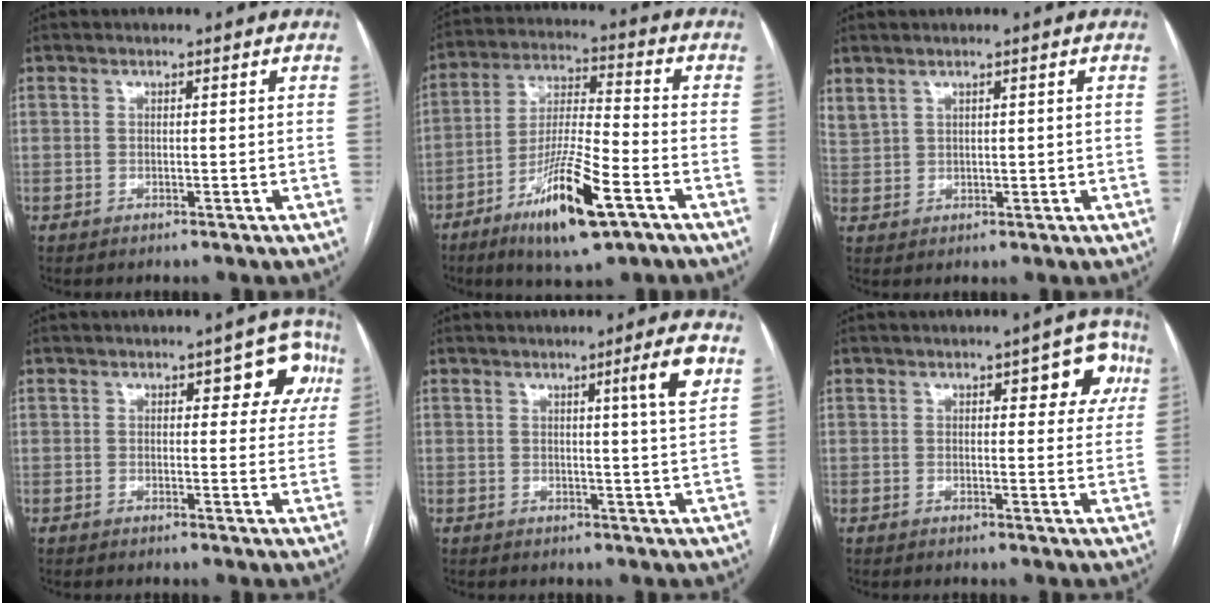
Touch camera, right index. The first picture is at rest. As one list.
[{"total": 14.6, "force": [-7.7, 2.0, 12.3], "torque": [-0.234, -0.021, -0.134]}, {"total": 3.2, "force": [2.4, 1.5, 1.5], "torque": [-0.041, 0.013, 0.064]}, {"total": 6.7, "force": [2.6, 3.1, 5.4], "torque": [-0.039, 0.018, 0.025]}, {"total": 5.3, "force": [2.2, -1.1, 4.7], "torque": [-0.066, -0.010, 0.031]}, {"total": 6.5, "force": [2.7, 2.6, 5.4], "torque": [-0.044, 0.016, 0.025]}]